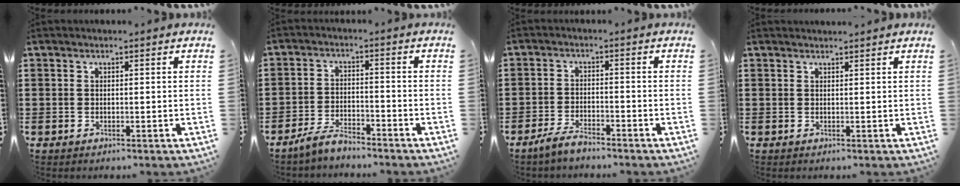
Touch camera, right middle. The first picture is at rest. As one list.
[{"total": 4.0, "force": [-3.8, 0.6, 1.2], "torque": [-0.034, 0.004, -0.079]}, {"total": 3.0, "force": [-2.7, 0.5, 1.3], "torque": [-0.036, 0.004, -0.057]}, {"total": 1.0, "force": [0.9, -0.2, 0.0], "torque": [-0.001, -0.002, 0.018]}]